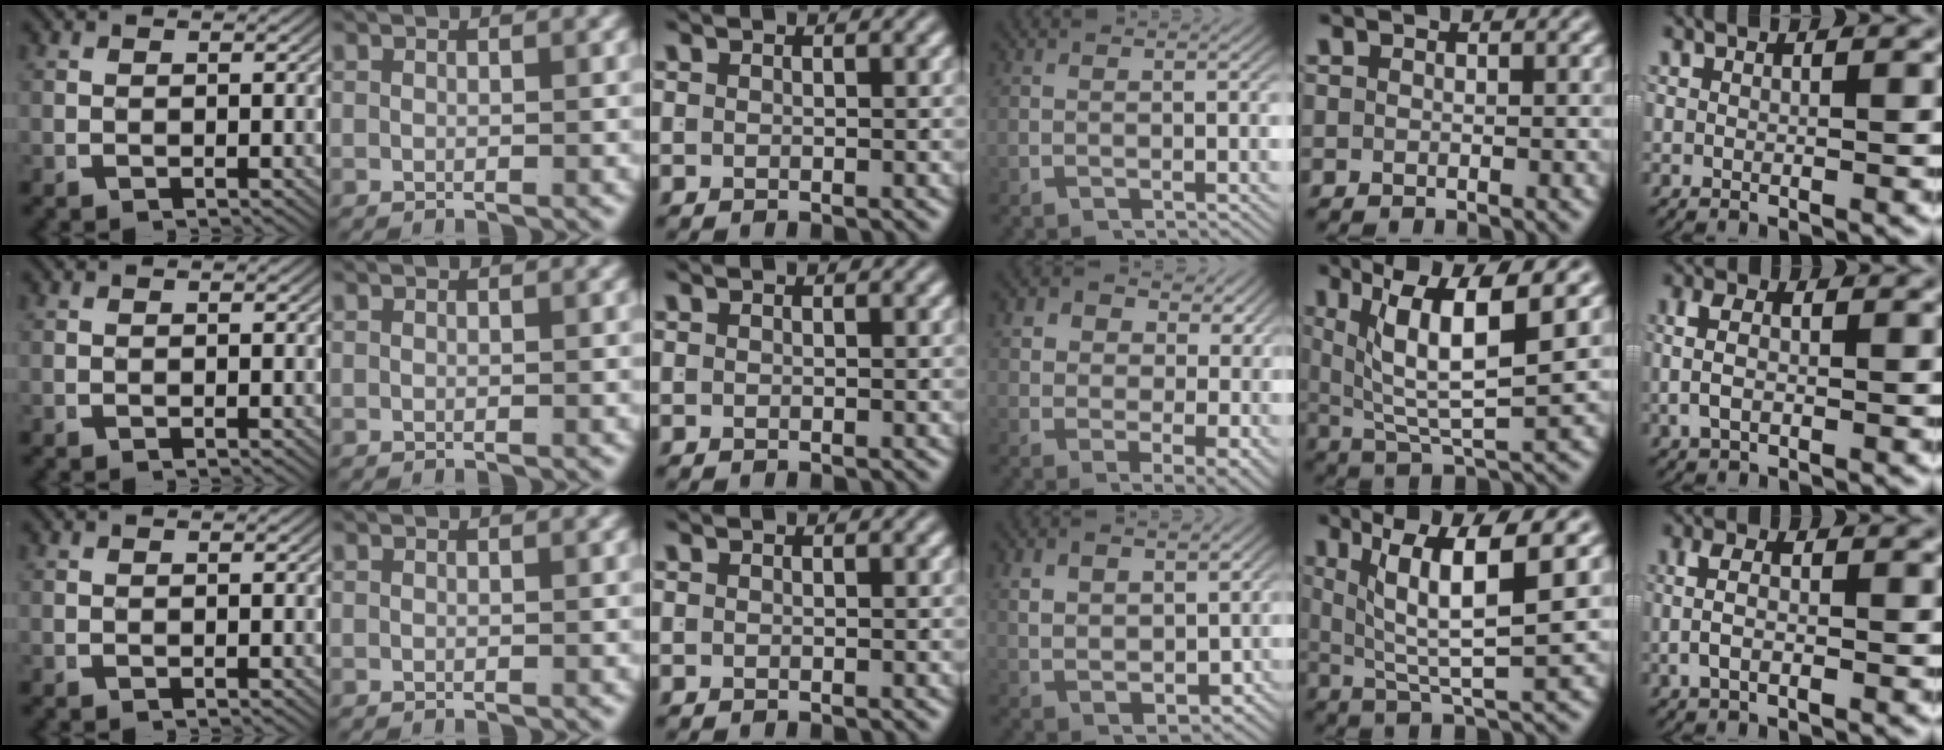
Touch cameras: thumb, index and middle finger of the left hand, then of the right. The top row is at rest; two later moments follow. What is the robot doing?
{"motion": "lift_and_place", "object": "jacket"}